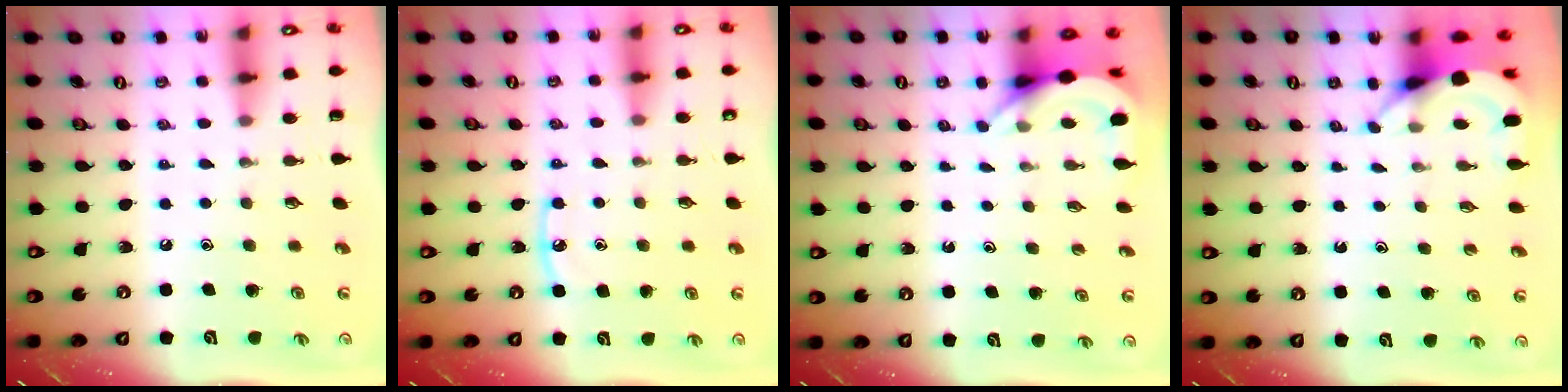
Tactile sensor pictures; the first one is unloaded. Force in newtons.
{"total": 6.2, "press": 6.2, "slide": 0.6}
{"total": 5.1, "press": 5.0, "slide": 0.3}
{"total": 3.8, "press": 3.8, "slide": 0.3}